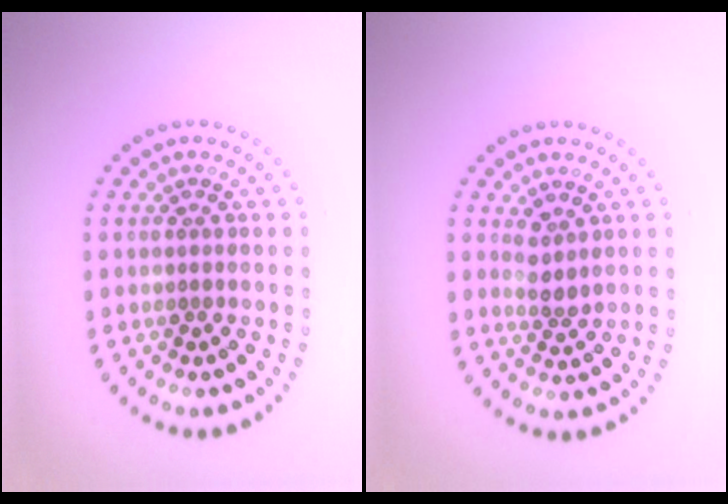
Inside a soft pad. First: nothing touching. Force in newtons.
{"total": 1.8, "press": 1.4, "slide": 1.1}